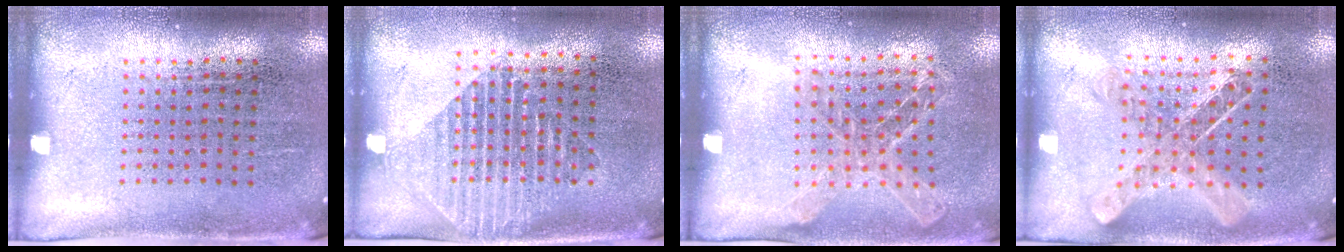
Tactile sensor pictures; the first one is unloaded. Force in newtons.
{"total": 1.6, "press": 1.3, "slide": 0.8}
{"total": 1.1, "press": 1.1, "slide": 0.0}
{"total": 0.8, "press": 0.8, "slide": 0.0}